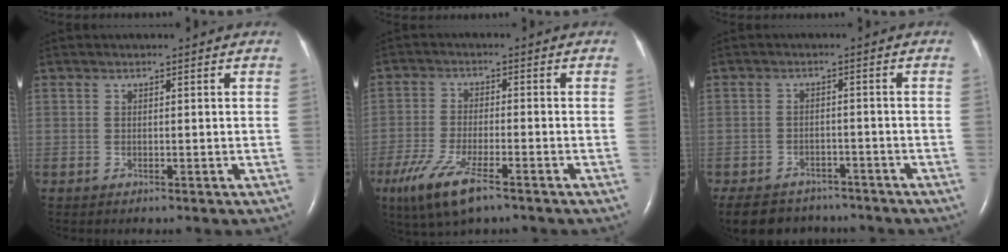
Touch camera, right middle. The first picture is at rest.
{"total": 9.1, "force": [-5.6, 2.0, 6.9], "torque": [-0.144, -0.022, -0.098]}
{"total": 11.3, "force": [-9.2, 5.8, 3.1], "torque": [-0.063, -0.001, -0.121]}